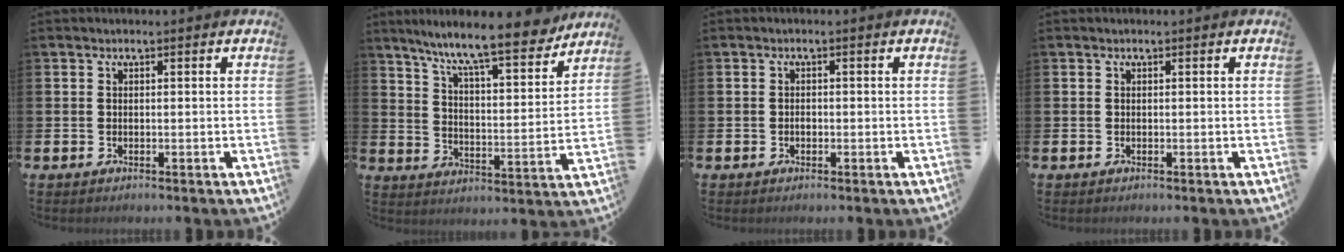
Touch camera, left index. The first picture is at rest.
{"total": 10.8, "force": [9.6, 0.9, 5.0], "torque": [-0.115, -0.059, 0.161]}
{"total": 0.8, "force": [-0.3, 0.5, 0.5], "torque": [-0.007, 0.002, -0.007]}
{"total": 0.0}